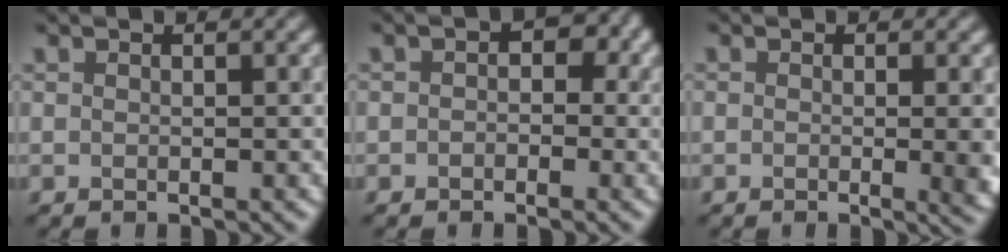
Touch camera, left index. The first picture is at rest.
{"total": 2.7, "force": [0.2, 2.0, 1.7], "torque": [-0.007, 0.004, -0.009]}
{"total": 4.1, "force": [-0.4, 1.7, 3.7], "torque": [-0.031, -0.007, -0.004]}